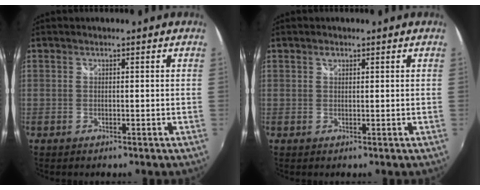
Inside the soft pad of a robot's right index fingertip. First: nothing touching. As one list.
[{"total": 1.0, "force": [0.5, 0.7, 0.5], "torque": [-0.008, 0.003, 0.008]}]